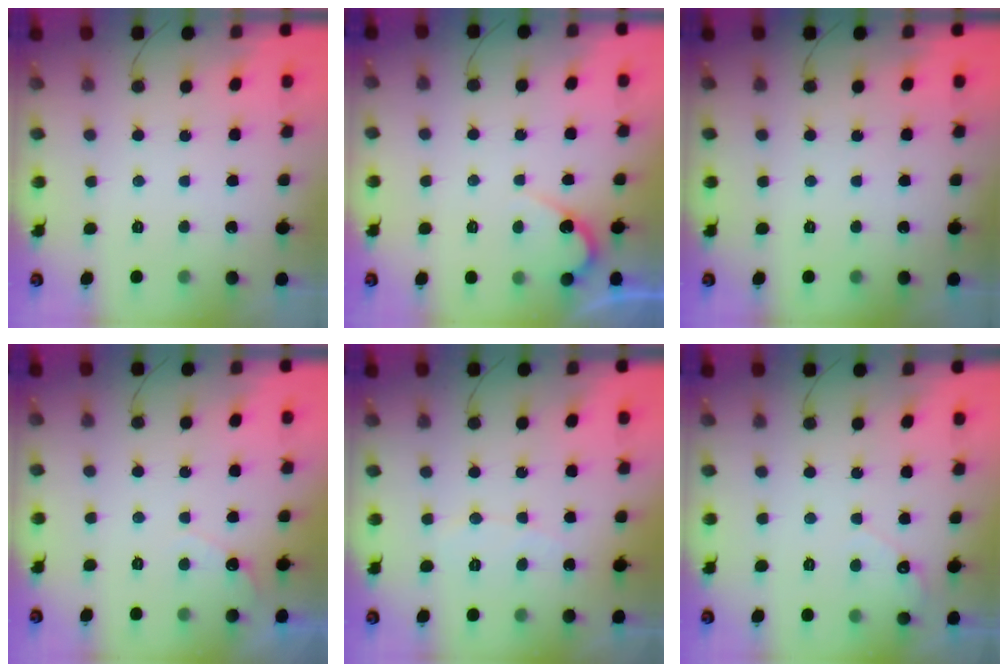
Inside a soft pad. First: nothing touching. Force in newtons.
{"total": 5.2, "press": 5.1, "slide": 0.3}
{"total": 0.0}
{"total": 3.6, "press": 3.6, "slide": 0.2}
{"total": 3.0, "press": 2.9, "slide": 0.3}
{"total": 2.8, "press": 2.8, "slide": 0.2}